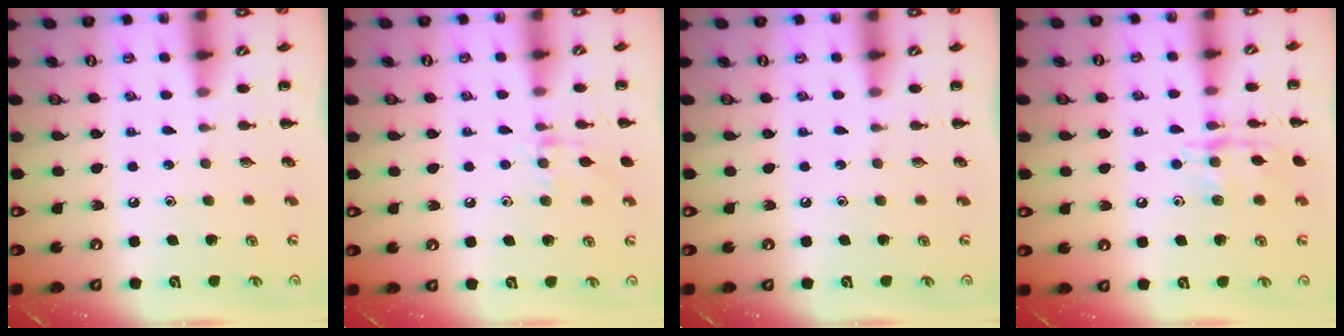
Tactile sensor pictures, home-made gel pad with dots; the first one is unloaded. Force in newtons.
{"total": 8.0, "press": 7.9, "slide": 1.2}
{"total": 0.0}
{"total": 11.2, "press": 11.1, "slide": 0.6}